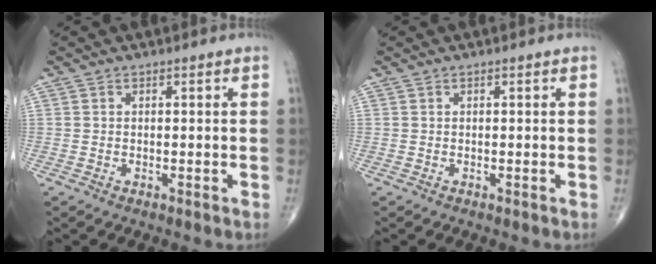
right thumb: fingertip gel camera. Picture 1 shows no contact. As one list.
[{"total": 0.0}]